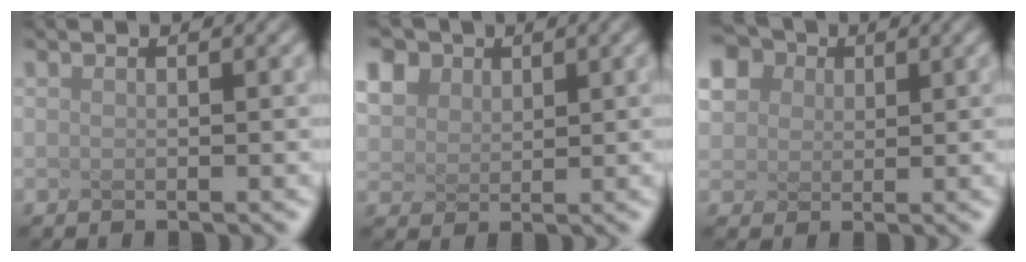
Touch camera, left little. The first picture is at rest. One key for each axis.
{"total": 3.7, "fx": 2.4, "fy": 2.7, "fz": 1.1, "tx": -0.091, "ty": 0.011, "tz": 0.077}
{"total": 4.5, "fx": 2.2, "fy": 3.6, "fz": 1.5, "tx": -0.096, "ty": 0.016, "tz": 0.073}